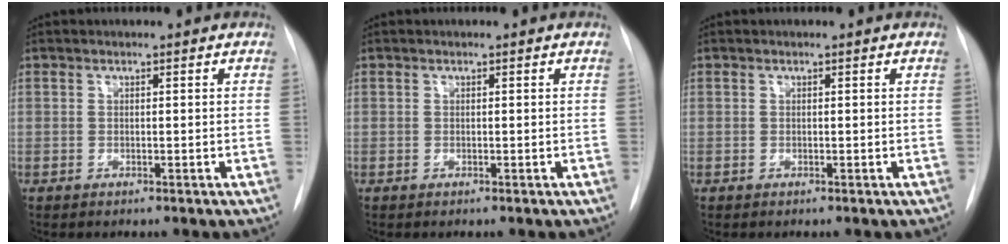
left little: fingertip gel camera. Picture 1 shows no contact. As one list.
[{"total": 0.0}, {"total": 0.0}]